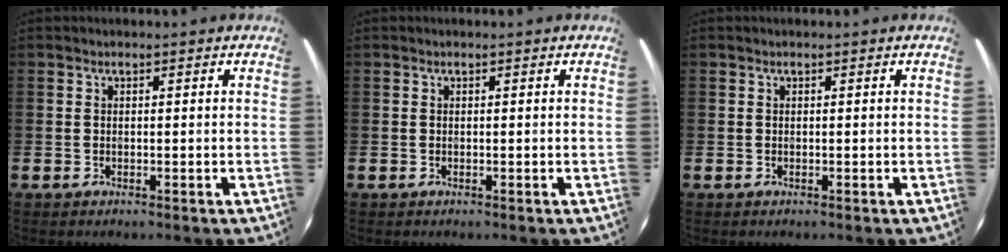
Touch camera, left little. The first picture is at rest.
{"total": 0.0}
{"total": 0.0}